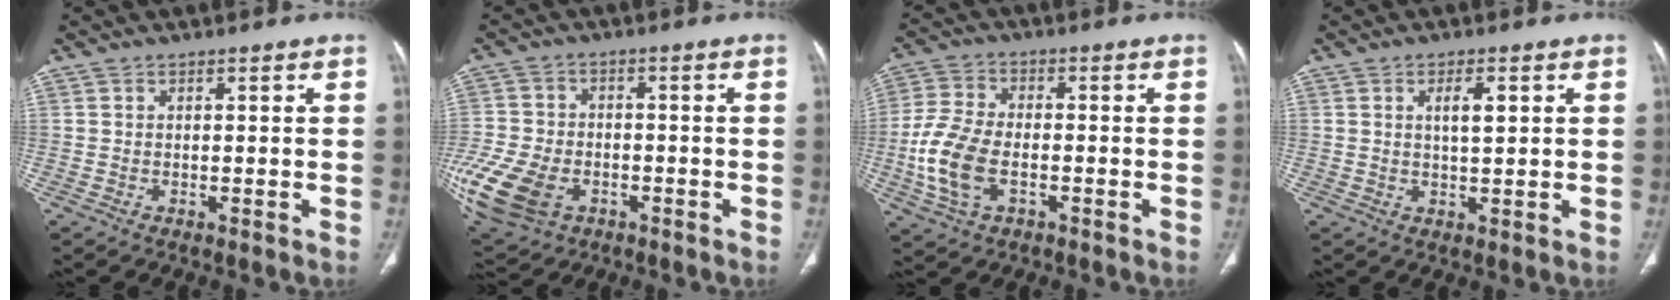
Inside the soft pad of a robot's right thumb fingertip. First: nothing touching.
{"total": 17.6, "force": [-6.7, 12.0, 11.0], "torque": [-0.267, -0.002, -0.113]}
{"total": 11.3, "force": [-2.8, 6.6, 8.7], "torque": [-0.194, 0.011, -0.055]}
{"total": 3.9, "force": [1.3, 1.3, 3.5], "torque": [-0.059, -0.006, 0.023]}